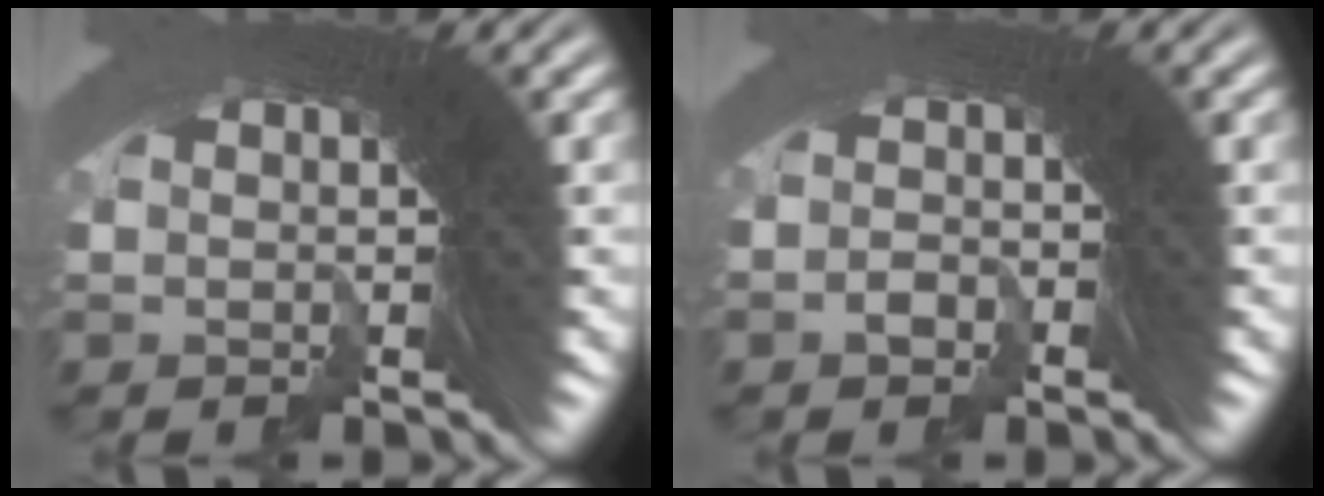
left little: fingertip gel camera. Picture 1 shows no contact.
{"total": 2.6, "force": [-2.4, 0.7, -0.9], "torque": [0.011, -0.013, -0.036]}